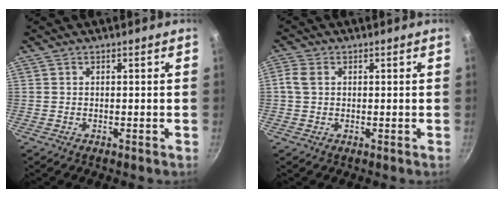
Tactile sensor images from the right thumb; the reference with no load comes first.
{"total": 3.3, "force": [0.5, 2.5, 2.1], "torque": [-0.043, 0.008, 0.007]}